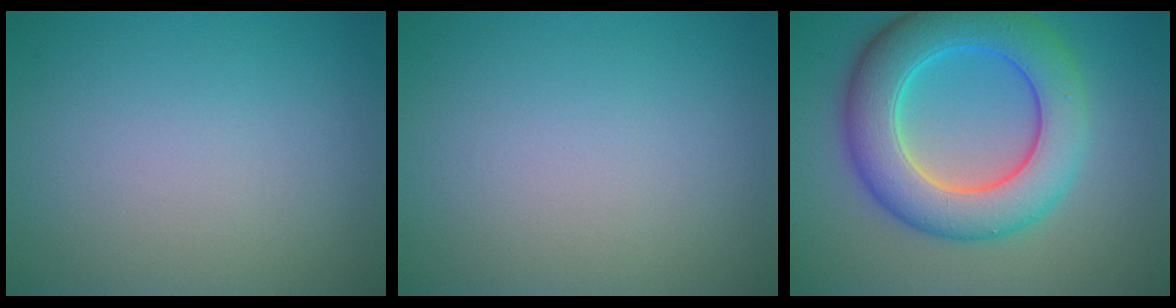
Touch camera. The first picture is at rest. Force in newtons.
{"total": 0.0}
{"total": 9.0, "press": 9.0, "slide": 0.2}